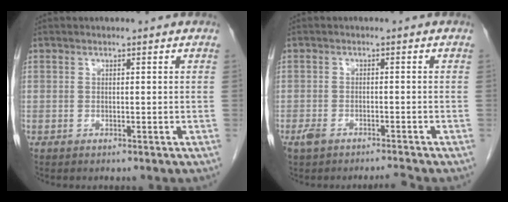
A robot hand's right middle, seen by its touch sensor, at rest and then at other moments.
{"total": 2.6, "force": [-2.1, 0.4, 1.4], "torque": [-0.036, -0.003, -0.037]}